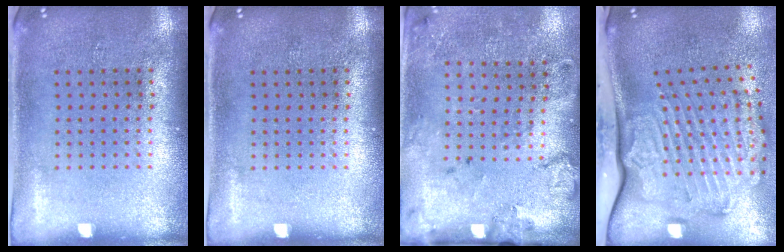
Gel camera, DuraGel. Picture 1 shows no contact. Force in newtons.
{"total": 0.0}
{"total": 2.1, "press": 1.5, "slide": 1.5}
{"total": 3.6, "press": 2.4, "slide": 2.6}